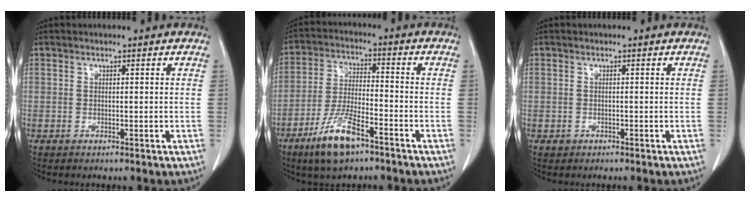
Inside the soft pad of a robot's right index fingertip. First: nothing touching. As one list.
[{"total": 9.9, "force": [-6.3, 2.4, 7.2], "torque": [-0.150, -0.015, -0.117]}, {"total": 0.8, "force": [-0.4, 0.6, 0.0], "torque": [-0.008, 0.002, -0.006]}]